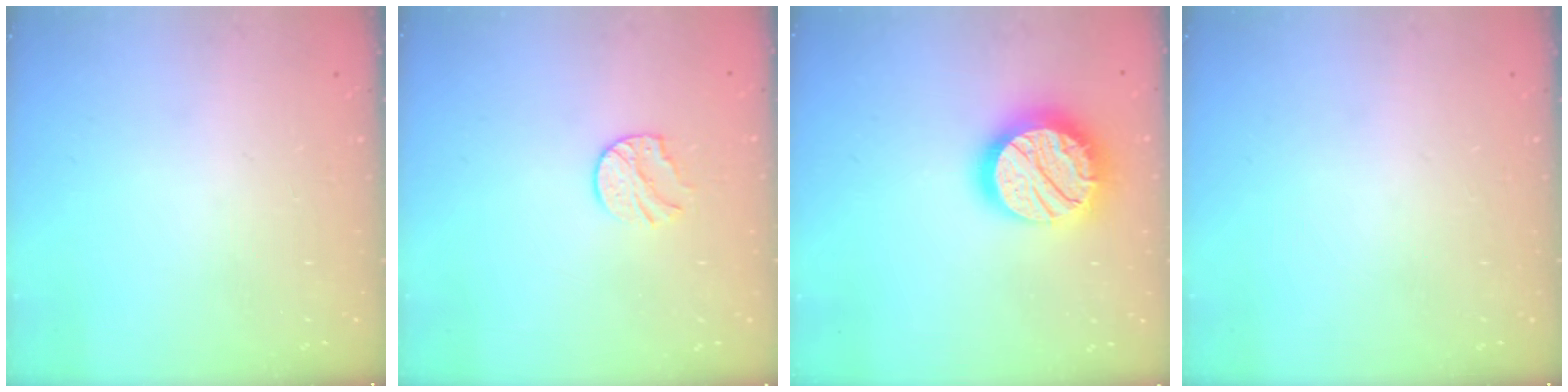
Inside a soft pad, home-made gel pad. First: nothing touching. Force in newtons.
{"total": 8.0, "press": 8.0, "slide": 0.7}
{"total": 20.3, "press": 20.3, "slide": 1.6}
{"total": 0.0}